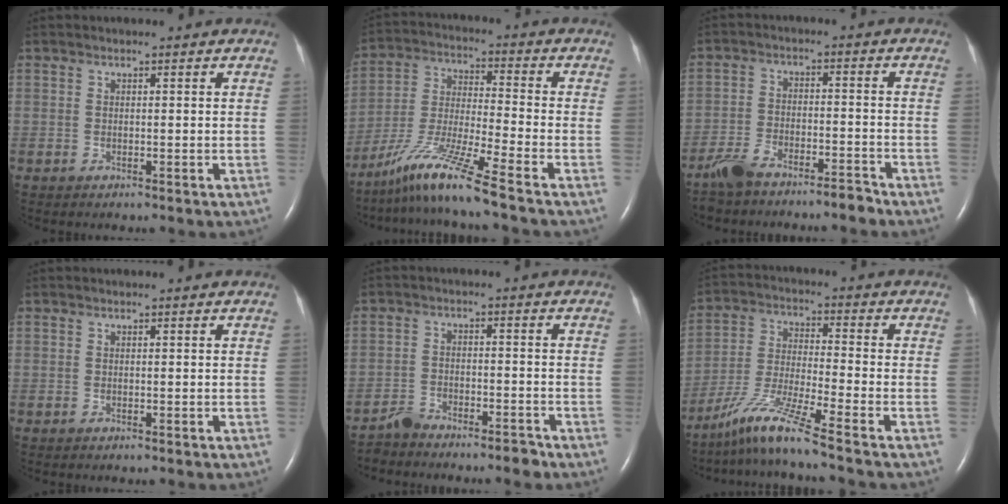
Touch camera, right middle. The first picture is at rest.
{"total": 11.5, "force": [-8.6, -1.7, 7.5], "torque": [-0.156, -0.028, -0.163]}
{"total": 6.4, "force": [-5.7, 1.2, 2.5], "torque": [-0.052, -0.002, -0.107]}
{"total": 0.0}
{"total": 4.2, "force": [-4.1, 0.7, 0.8], "torque": [-0.014, -0.001, -0.070]}
{"total": 9.3, "force": [-7.3, -1.7, 5.5], "torque": [-0.116, -0.028, -0.141]}